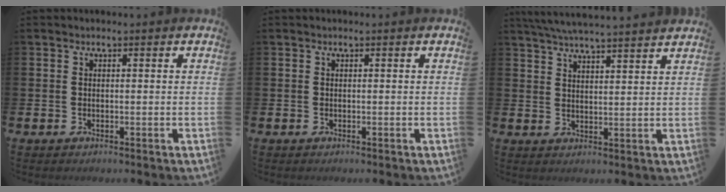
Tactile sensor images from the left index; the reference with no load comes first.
{"total": 0.0}
{"total": 5.6, "force": [5.5, -0.2, 1.2], "torque": [-0.038, -0.024, 0.098]}